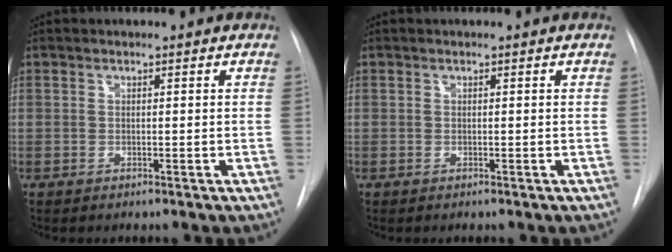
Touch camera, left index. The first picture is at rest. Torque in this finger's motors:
{"motor_torque": [-0.10, -0.05, 0.00, -0.06]}